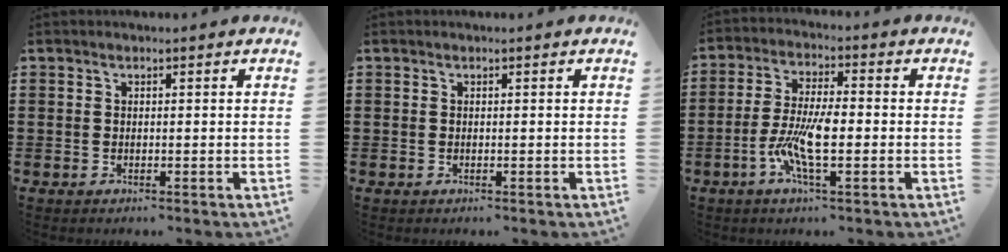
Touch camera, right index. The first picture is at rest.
{"total": 0.0}
{"total": 7.8, "force": [-2.3, 2.1, 7.2], "torque": [-0.160, -0.012, -0.049]}